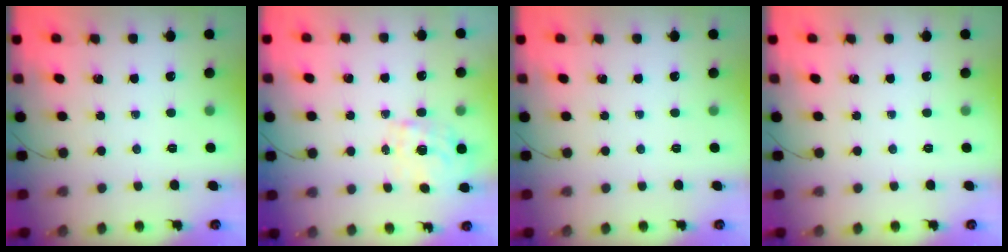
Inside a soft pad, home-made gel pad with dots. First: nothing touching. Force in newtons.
{"total": 0.9, "press": 0.7, "slide": 0.6}
{"total": 0.0}
{"total": 0.0}